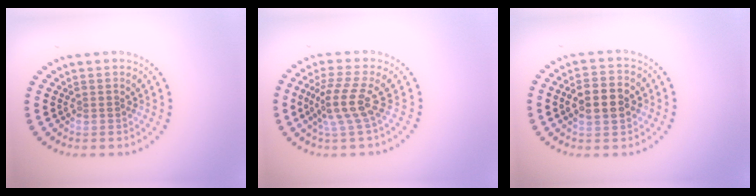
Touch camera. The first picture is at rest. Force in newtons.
{"total": 3.4, "press": 2.7, "slide": 2.1}
{"total": 4.6, "press": 4.6, "slide": 0.3}